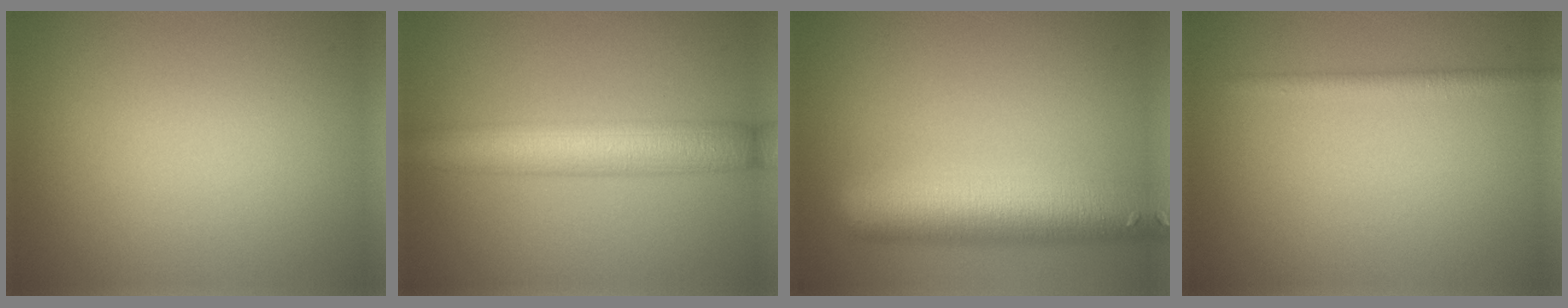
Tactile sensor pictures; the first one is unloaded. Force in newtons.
{"total": 6.9, "press": 6.9, "slide": 0.1}
{"total": 8.7, "press": 8.7, "slide": 0.6}
{"total": 1.6, "press": 1.6, "slide": 0.1}